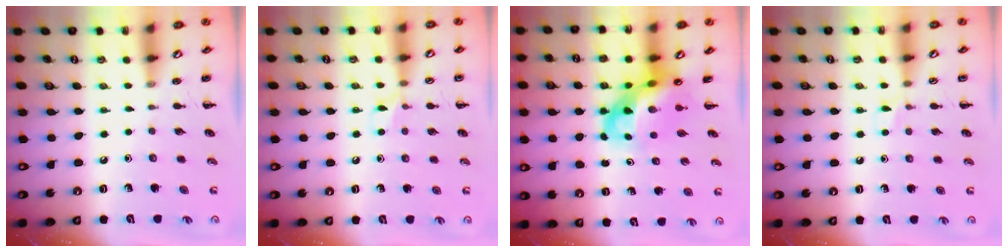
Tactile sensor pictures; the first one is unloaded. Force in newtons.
{"total": 6.4, "press": 6.2, "slide": 1.9}
{"total": 7.8, "press": 7.5, "slide": 2.1}
{"total": 4.6, "press": 4.2, "slide": 1.6}